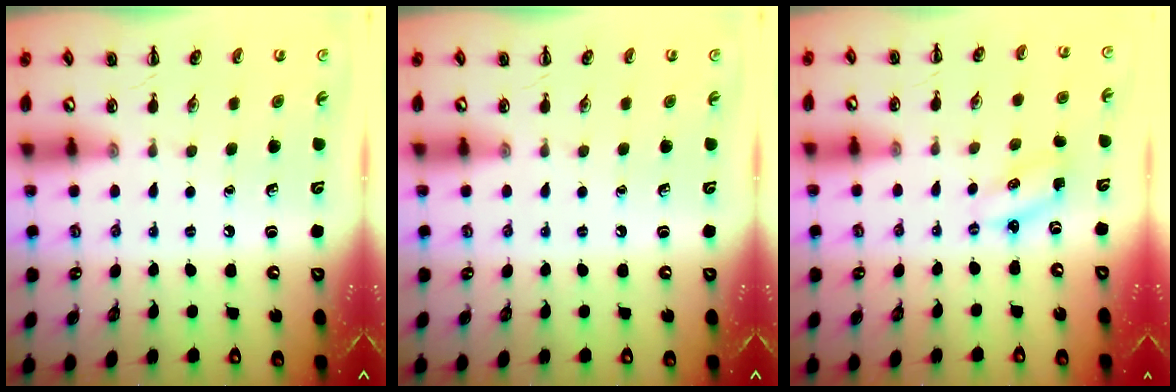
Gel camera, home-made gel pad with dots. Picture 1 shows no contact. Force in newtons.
{"total": 0.0}
{"total": 2.1, "press": 2.1, "slide": 0.6}